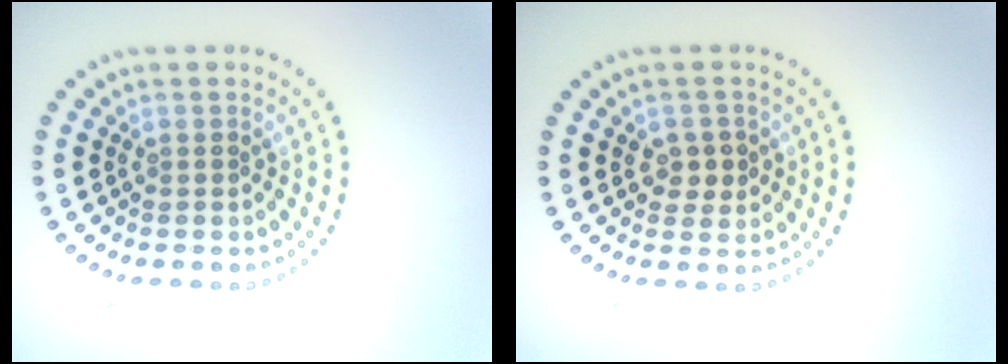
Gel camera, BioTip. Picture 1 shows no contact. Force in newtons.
{"total": 1.8, "press": 1.8, "slide": 0.5}